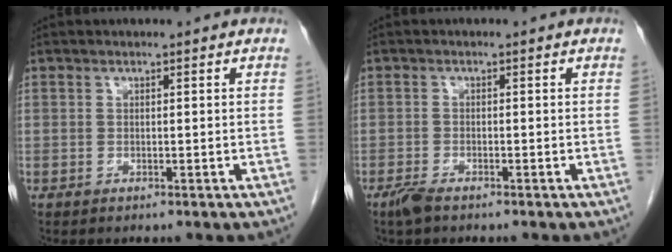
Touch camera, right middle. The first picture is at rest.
{"total": 2.2, "force": [-1.7, 0.5, 1.3], "torque": [-0.036, -0.005, -0.032]}